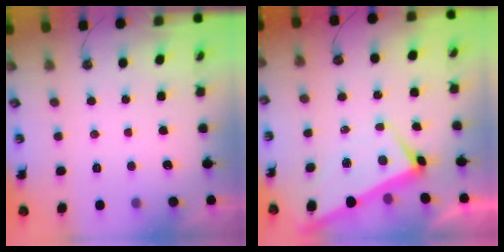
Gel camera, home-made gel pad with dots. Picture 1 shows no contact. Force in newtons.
{"total": 0.9, "press": 0.7, "slide": 0.5}